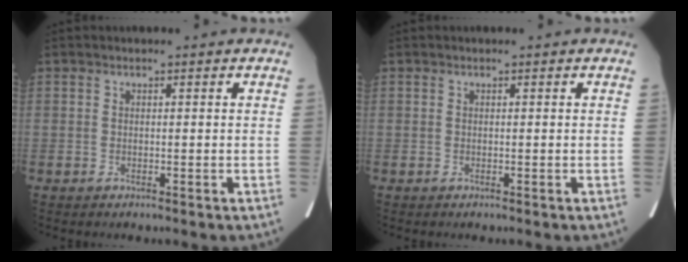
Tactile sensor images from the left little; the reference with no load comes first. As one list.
[{"total": 0.0}]